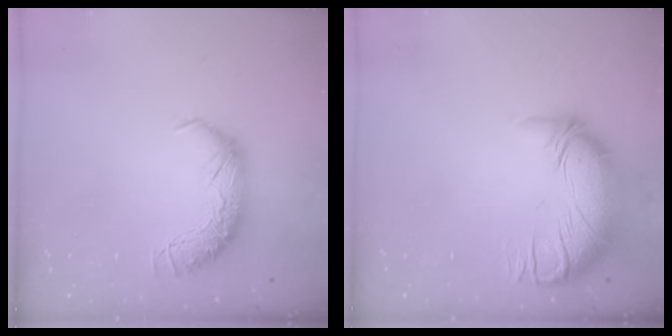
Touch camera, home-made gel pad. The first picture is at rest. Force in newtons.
{"total": 2.7, "press": 0.3, "slide": 2.7}